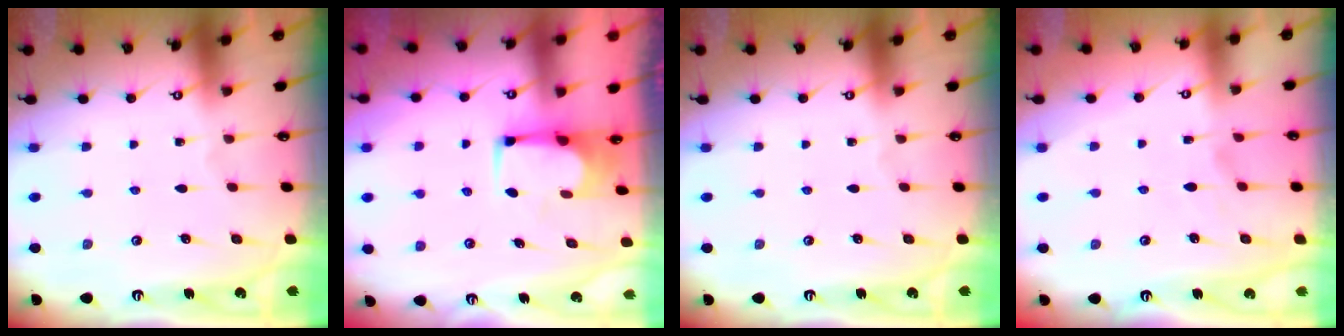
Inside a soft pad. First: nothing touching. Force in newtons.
{"total": 1.8, "press": 1.7, "slide": 0.4}
{"total": 0.0}
{"total": 1.1, "press": 0.4, "slide": 1.1}